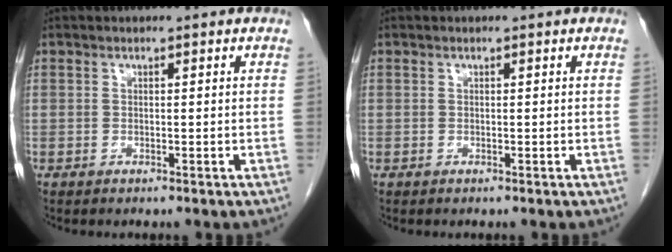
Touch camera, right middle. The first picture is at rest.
{"total": 0.0}